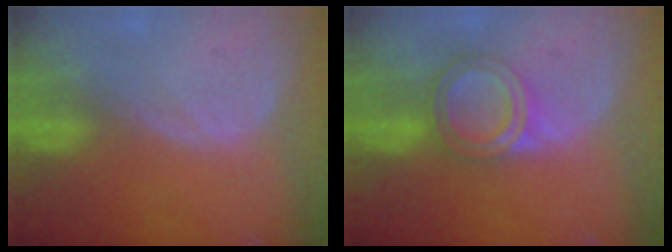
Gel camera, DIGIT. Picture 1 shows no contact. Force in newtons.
{"total": 5.9, "press": 5.4, "slide": 2.3}